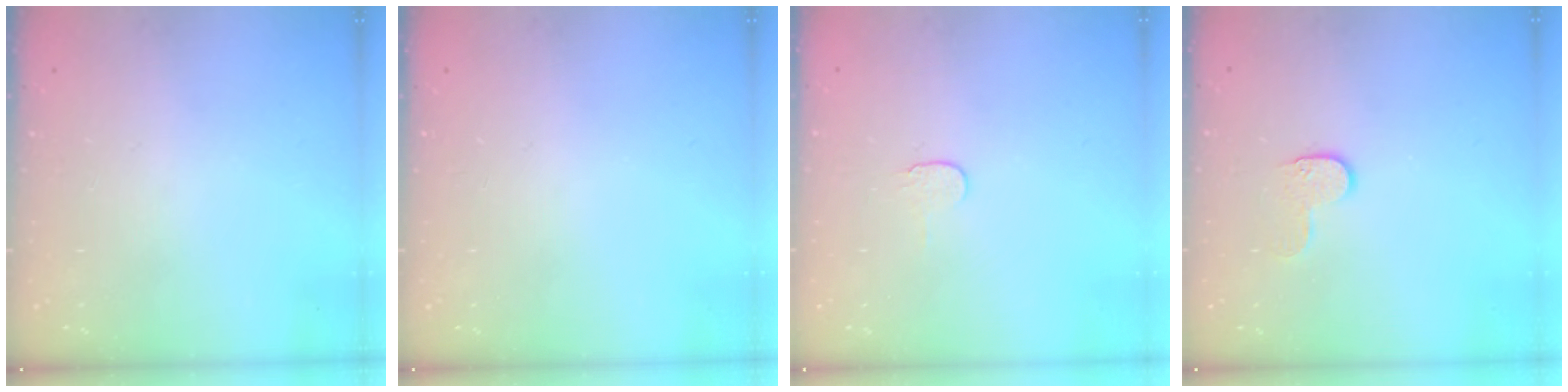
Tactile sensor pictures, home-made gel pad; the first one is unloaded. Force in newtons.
{"total": 0.0}
{"total": 4.0, "press": 3.9, "slide": 0.5}
{"total": 5.6, "press": 5.6, "slide": 0.5}